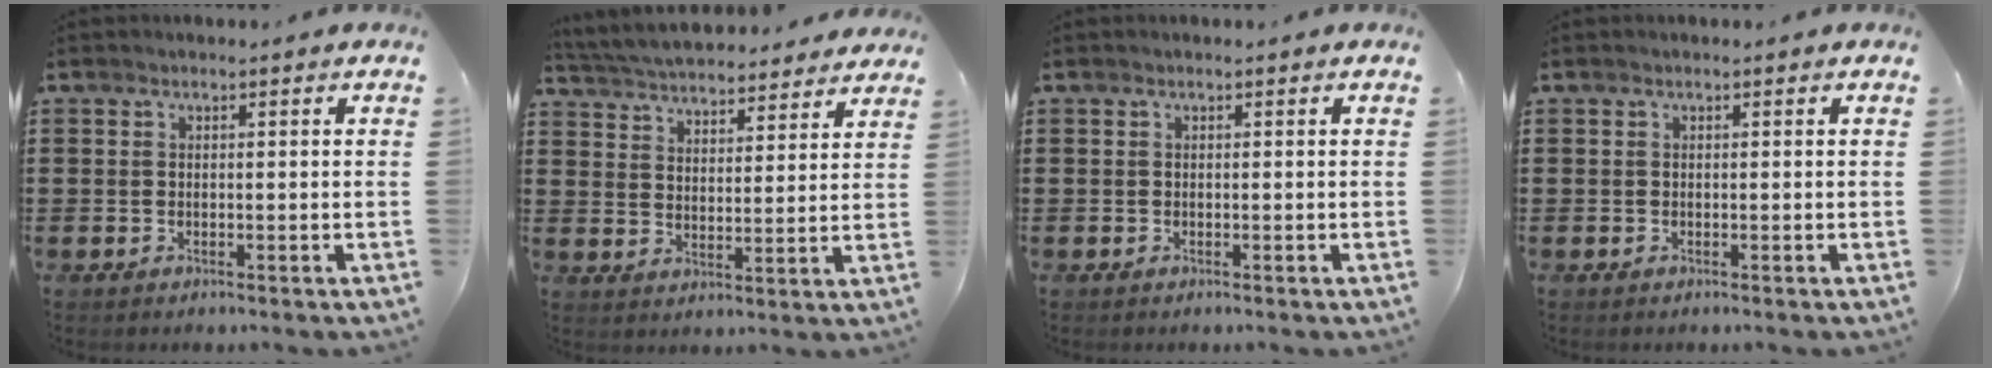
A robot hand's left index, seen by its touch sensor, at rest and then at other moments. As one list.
[{"total": 5.1, "force": [5.1, 0.4, 0.4], "torque": [-0.033, -0.029, 0.087]}, {"total": 0.0}, {"total": 0.0}]